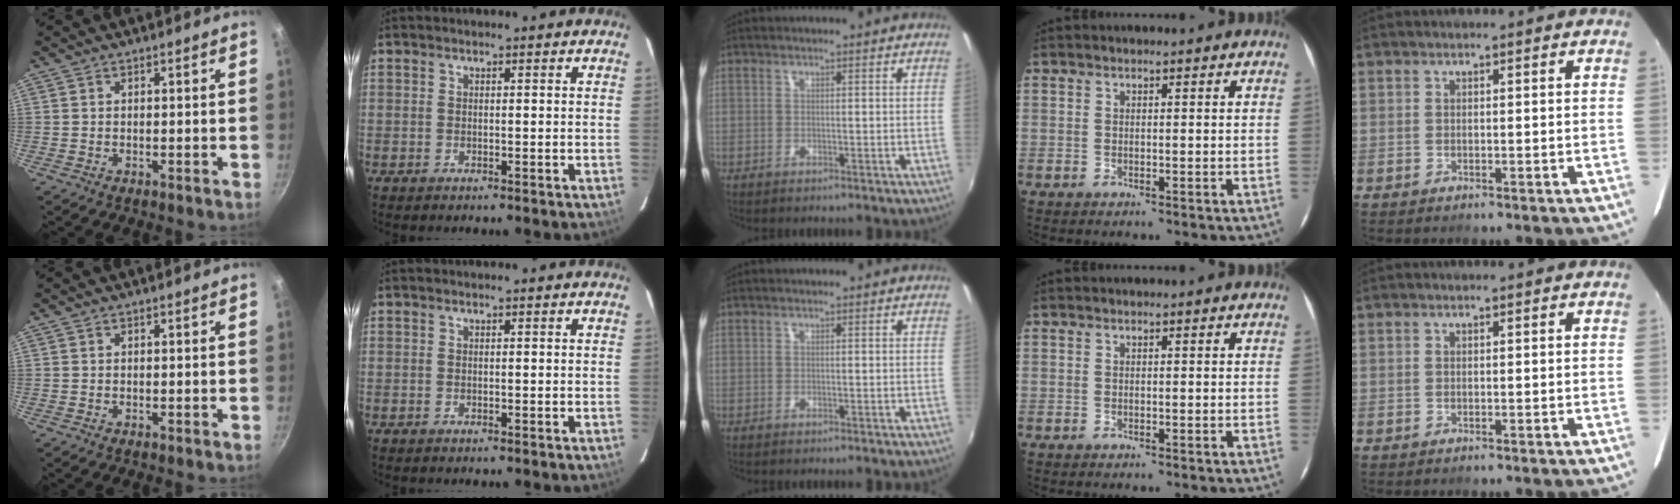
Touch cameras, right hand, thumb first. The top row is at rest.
{}